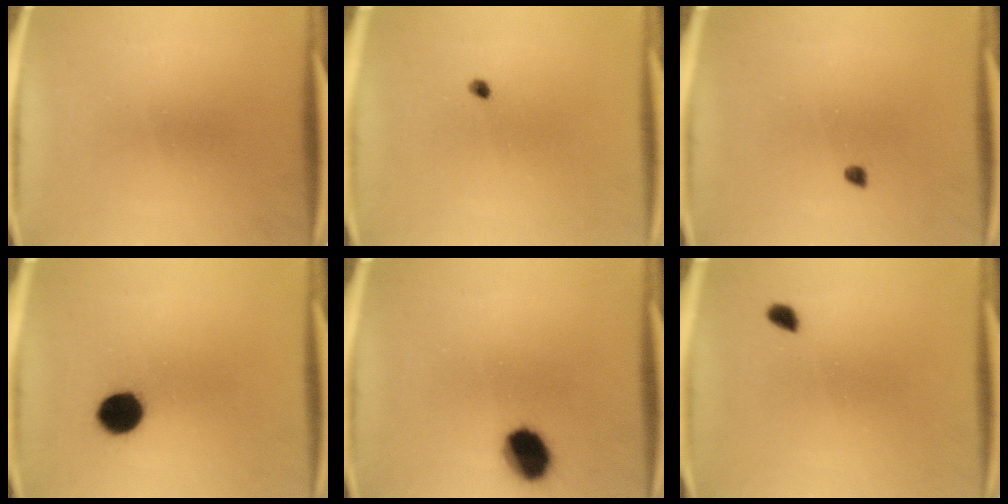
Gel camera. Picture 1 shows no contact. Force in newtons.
{"total": 0.9}
{"total": 1.0}
{"total": 7.9}
{"total": 9.2}
{"total": 1.7}